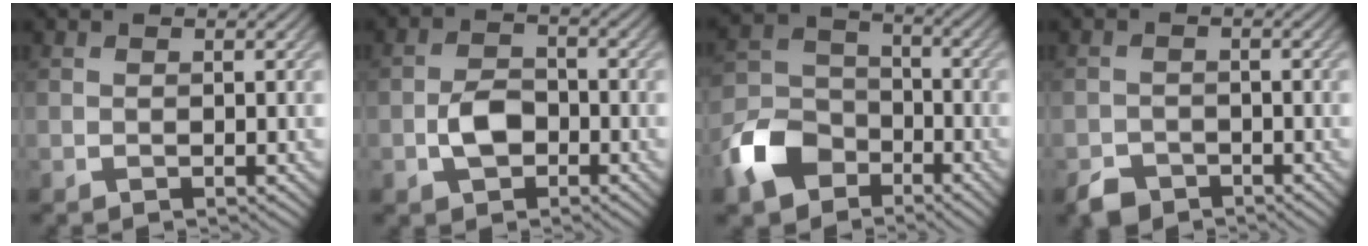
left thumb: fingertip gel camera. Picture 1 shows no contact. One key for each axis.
{"total": 4.2, "fx": -1.7, "fy": 2.8, "fz": 2.7, "tx": -0.058, "ty": 0.003, "tz": -0.037}
{"total": 9.8, "fx": -5.6, "fy": 6.6, "fz": 4.6, "tx": -0.120, "ty": -0.012, "tz": -0.129}
{"total": 2.9, "fx": -2.3, "fy": 1.6, "fz": 0.8, "tx": -0.016, "ty": -0.005, "tz": -0.049}